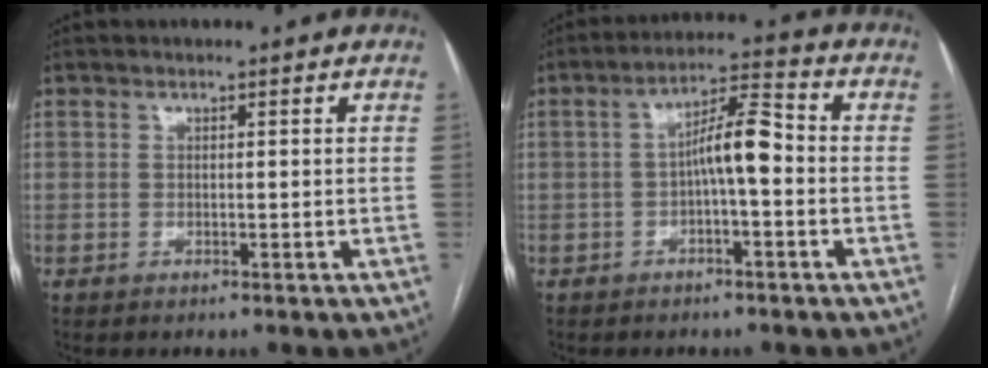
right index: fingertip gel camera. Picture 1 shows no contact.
{"total": 6.8, "force": [-0.9, 1.4, 6.6], "torque": [-0.113, 0.027, -0.017]}